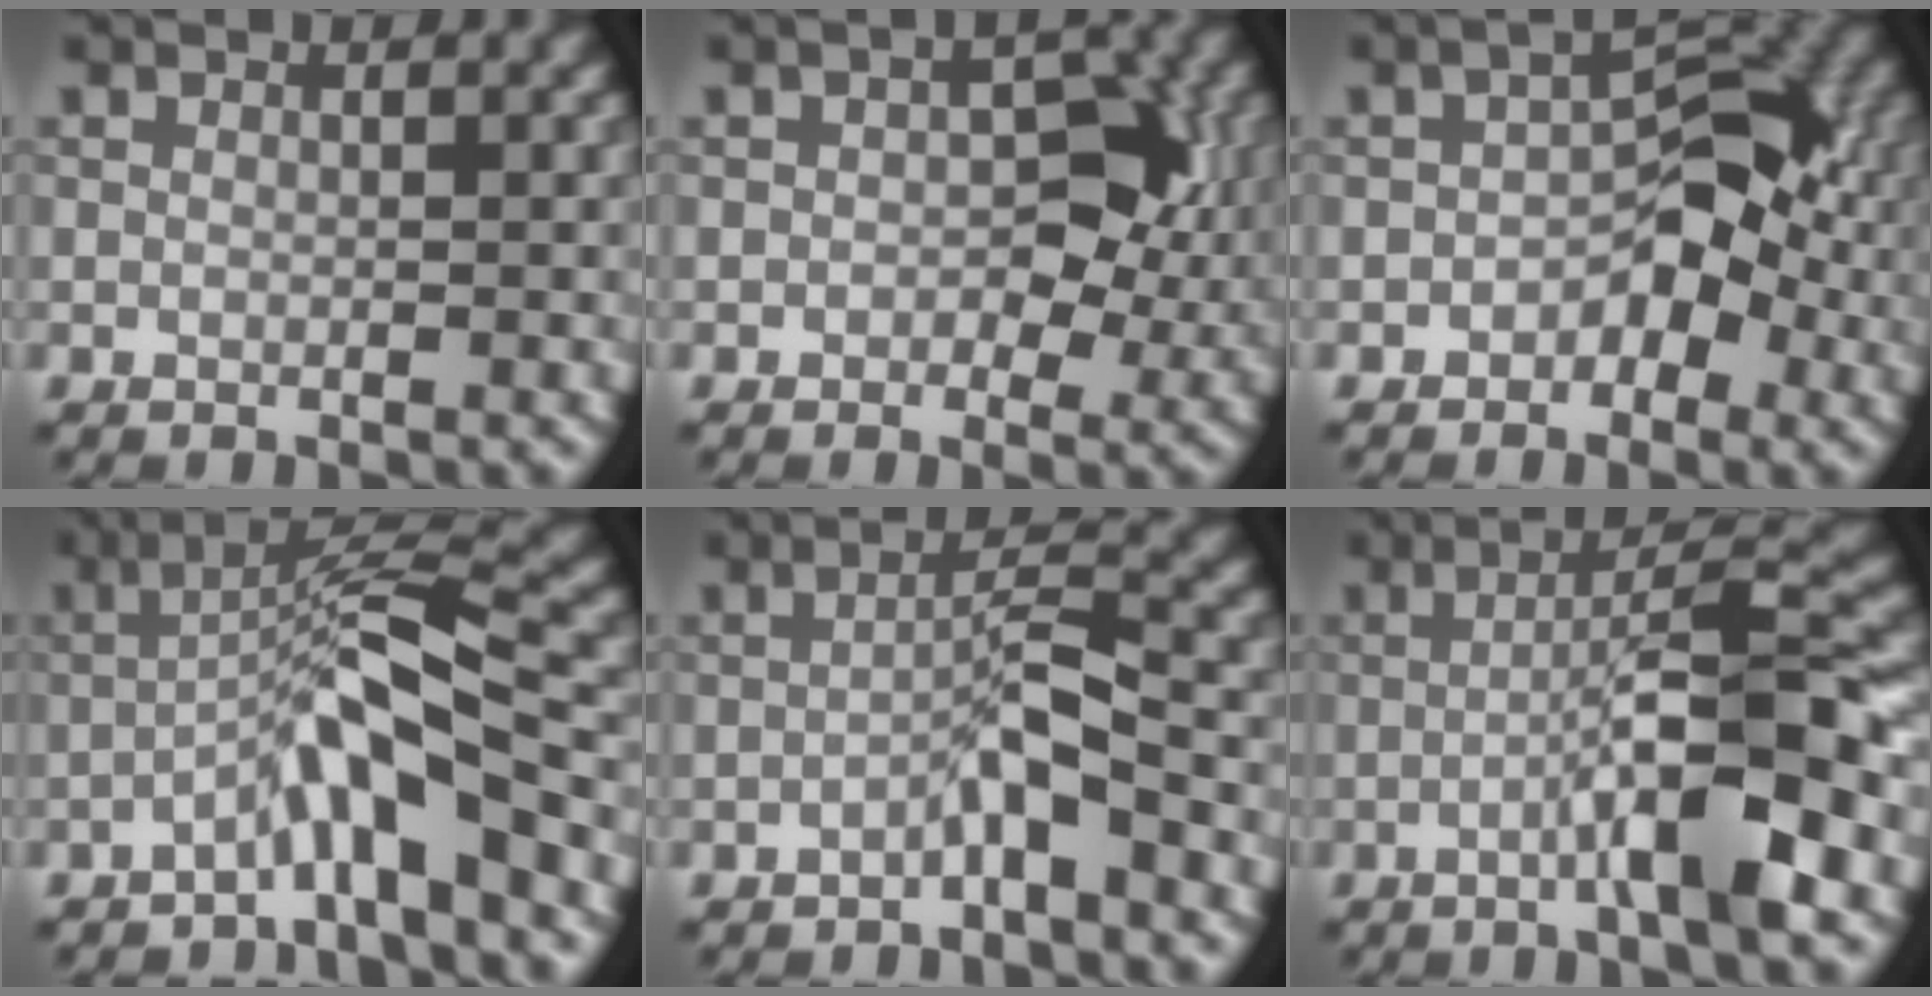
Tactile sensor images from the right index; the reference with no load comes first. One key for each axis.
{"total": 5.2, "fx": 0.2, "fy": 3.2, "fz": 4.1, "tx": -0.042, "ty": 0.000, "tz": 0.000}
{"total": 5.3, "fx": -1.4, "fy": 3.2, "fz": 4.1, "tx": -0.040, "ty": 0.011, "tz": -0.026}
{"total": 5.8, "fx": -2.4, "fy": 0.7, "fz": 5.2, "tx": -0.096, "ty": 0.026, "tz": -0.052}
{"total": 2.9, "fx": -1.5, "fy": 0.3, "fz": 2.5, "tx": -0.044, "ty": 0.018, "tz": -0.032}
{"total": 8.2, "fx": -2.3, "fy": 1.0, "fz": 7.8, "tx": -0.118, "ty": 0.018, "tz": -0.045}